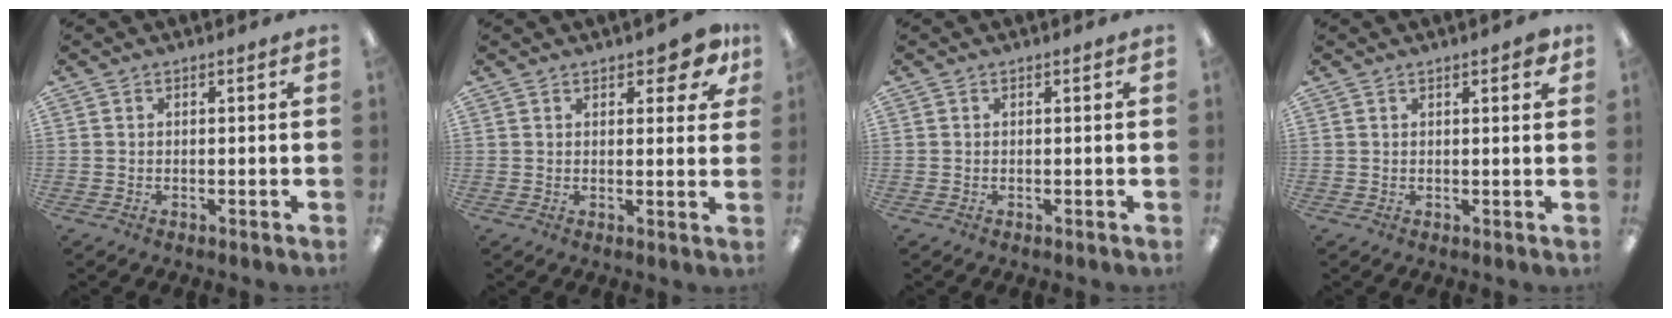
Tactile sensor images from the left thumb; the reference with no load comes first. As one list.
[{"total": 6.4, "force": [4.0, 2.7, 4.1], "torque": [-0.047, -0.015, 0.066]}, {"total": 0.0}, {"total": 2.3, "force": [1.6, 0.6, 1.6], "torque": [-0.017, -0.003, 0.024]}]